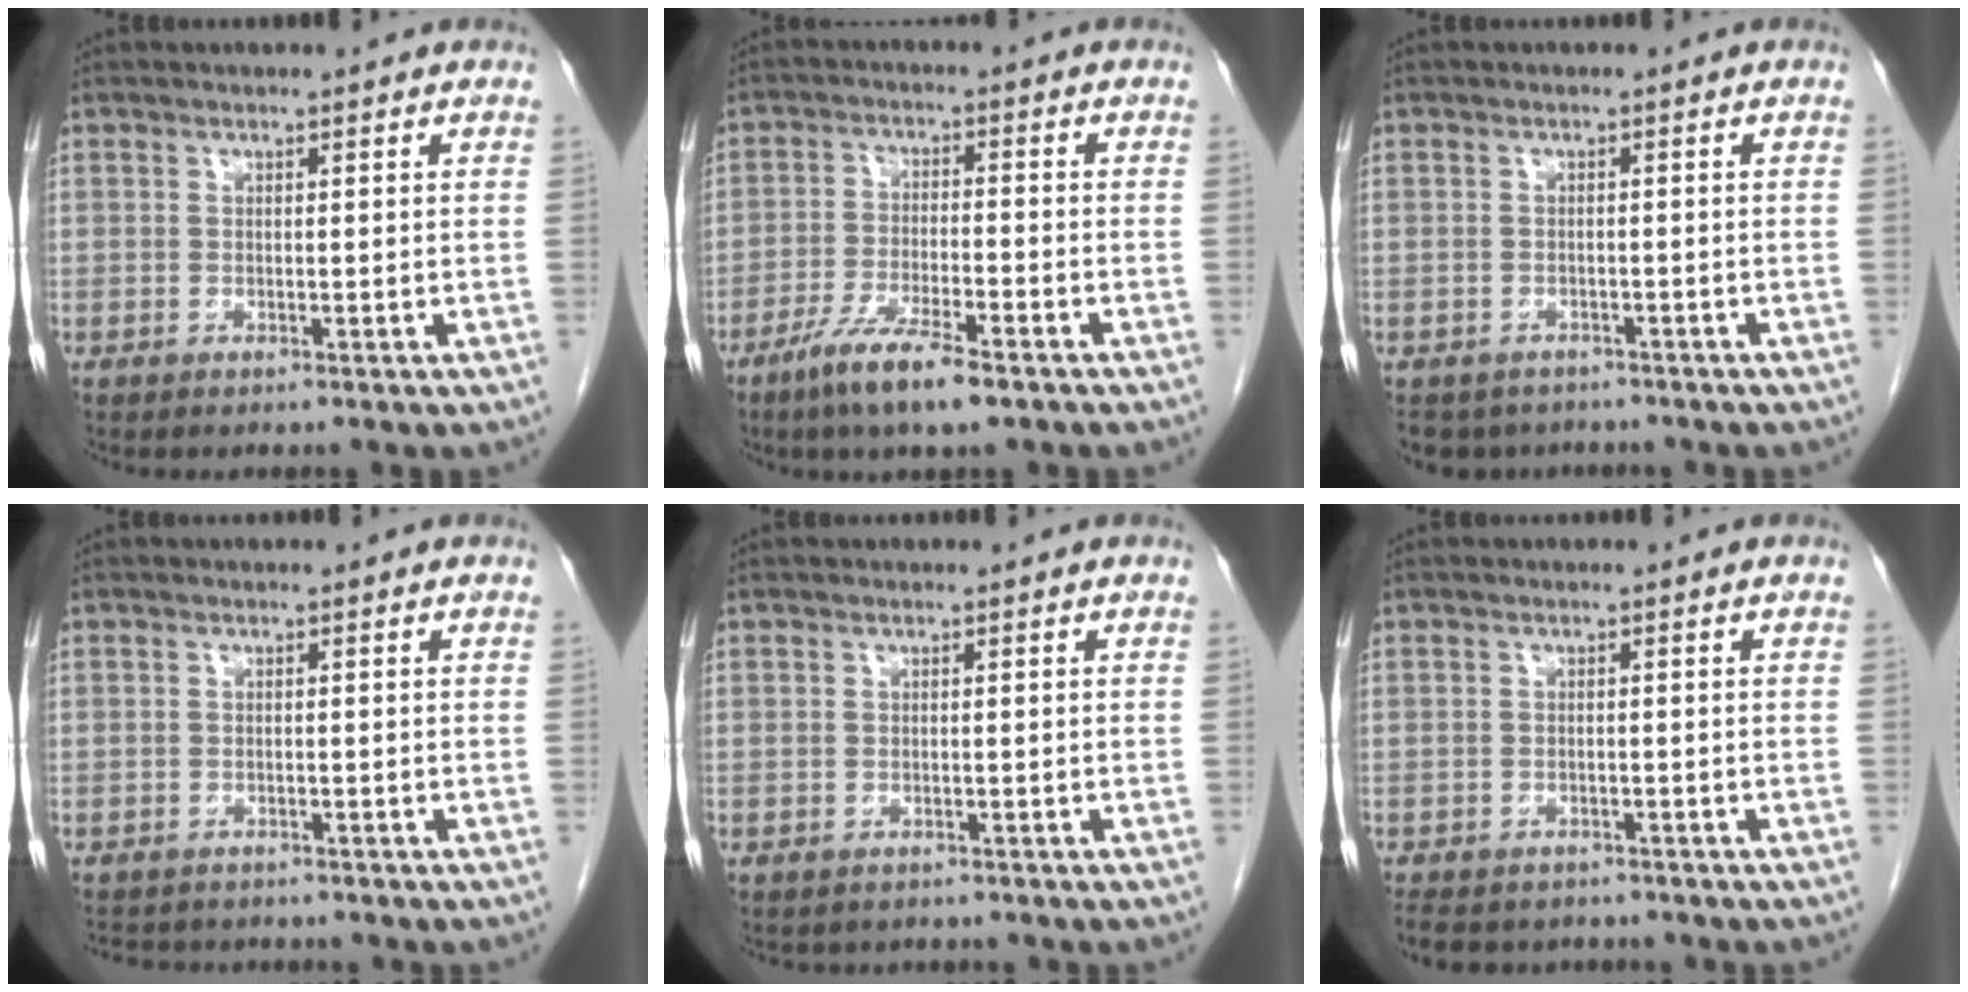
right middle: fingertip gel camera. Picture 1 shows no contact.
{"total": 7.9, "force": [-5.4, 1.0, 5.8], "torque": [-0.113, -0.014, -0.096]}
{"total": 5.7, "force": [-4.8, 3.1, 0.6], "torque": [-0.002, -0.001, -0.063]}
{"total": 5.5, "force": [-4.9, 2.4, 0.8], "torque": [-0.010, 0.000, -0.067]}
{"total": 2.6, "force": [-2.2, 1.3, 0.0], "torque": [-0.006, 0.001, -0.033]}
{"total": 9.3, "force": [-7.9, 4.0, 2.6], "torque": [-0.053, -0.002, -0.102]}